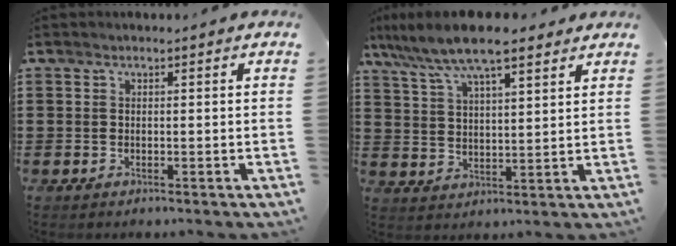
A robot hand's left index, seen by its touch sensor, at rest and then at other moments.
{"total": 9.1, "force": [7.2, 1.8, 5.3], "torque": [-0.123, -0.014, 0.129]}